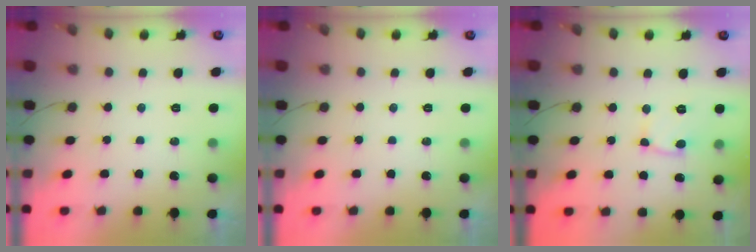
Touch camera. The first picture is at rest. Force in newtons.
{"total": 0.0}
{"total": 6.0, "press": 5.9, "slide": 0.8}